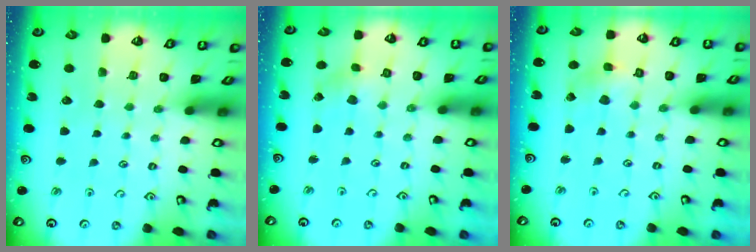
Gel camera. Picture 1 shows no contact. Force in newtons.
{"total": 2.3, "press": 2.3, "slide": 0.3}
{"total": 2.3, "press": 2.3, "slide": 0.1}